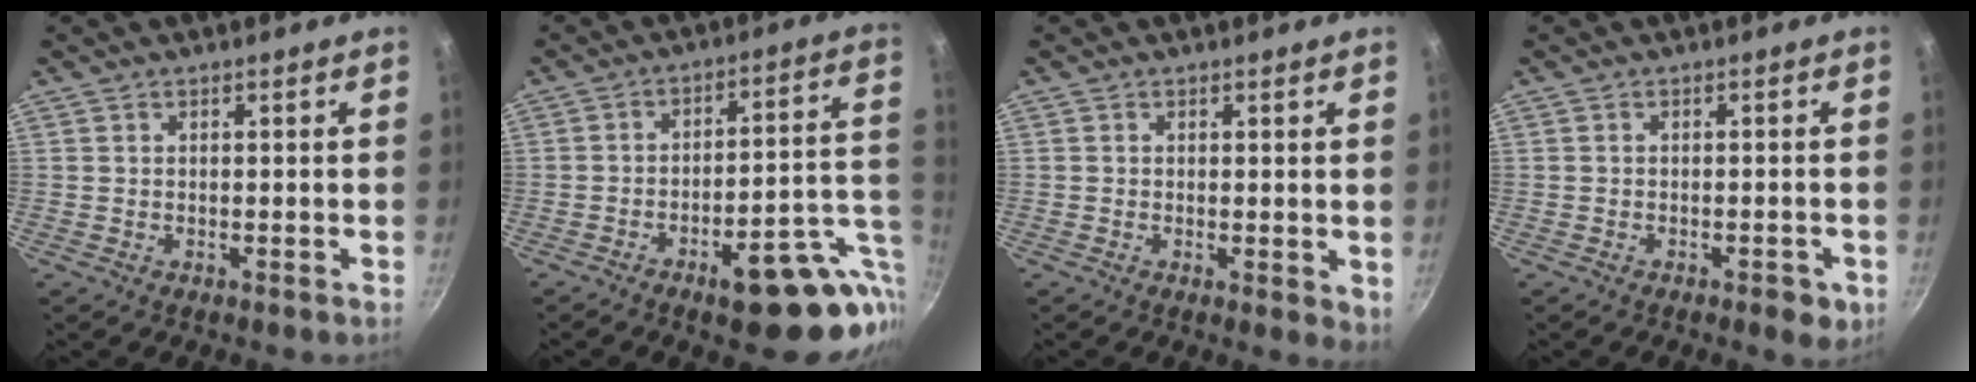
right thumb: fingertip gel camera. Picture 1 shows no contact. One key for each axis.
{"total": 20.5, "fx": -8.2, "fy": 6.6, "fz": 17.7, "tx": -0.152, "ty": 0.062, "tz": -0.098}
{"total": 3.4, "fx": 0.1, "fy": 1.2, "fz": 3.2, "tx": -0.045, "ty": -0.012, "tz": 0.000}
{"total": 3.1, "fx": -1.5, "fy": 1.3, "fz": 2.4, "tx": -0.028, "ty": 0.004, "tz": -0.018}